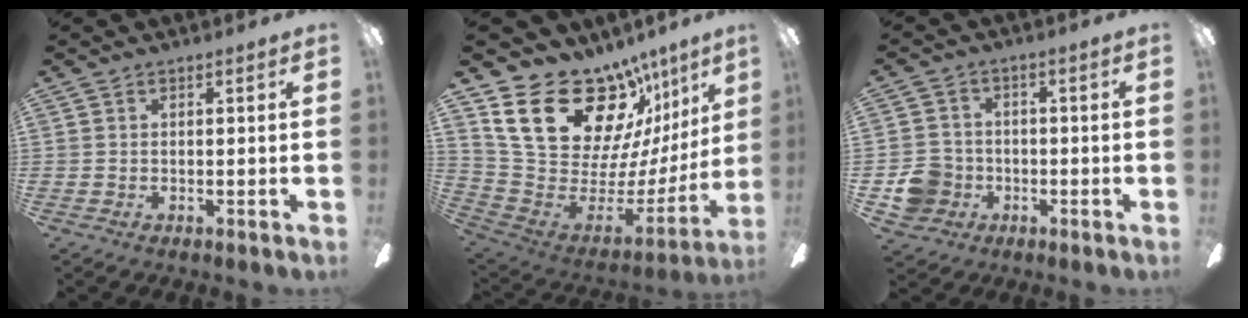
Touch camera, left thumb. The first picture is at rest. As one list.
[{"total": 26.6, "force": [16.5, 14.4, 15.1], "torque": [-0.256, -0.103, 0.328]}, {"total": 8.2, "force": [-2.5, 7.5, 2.1], "torque": [-0.060, 0.026, -0.042]}]